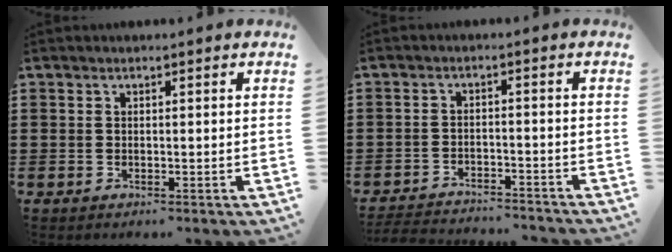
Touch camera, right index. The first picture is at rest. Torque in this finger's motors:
{"motor_torque": [-2.14, 0.00, -1.05, -0.20]}